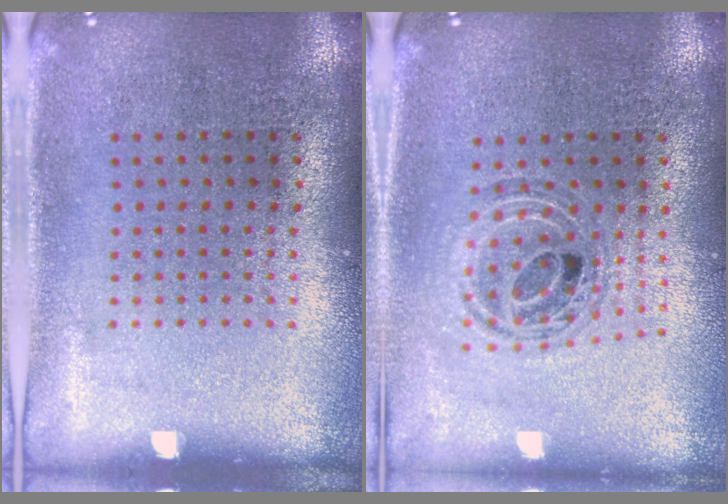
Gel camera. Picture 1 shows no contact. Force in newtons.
{"total": 0.8, "press": 0.8, "slide": 0.2}